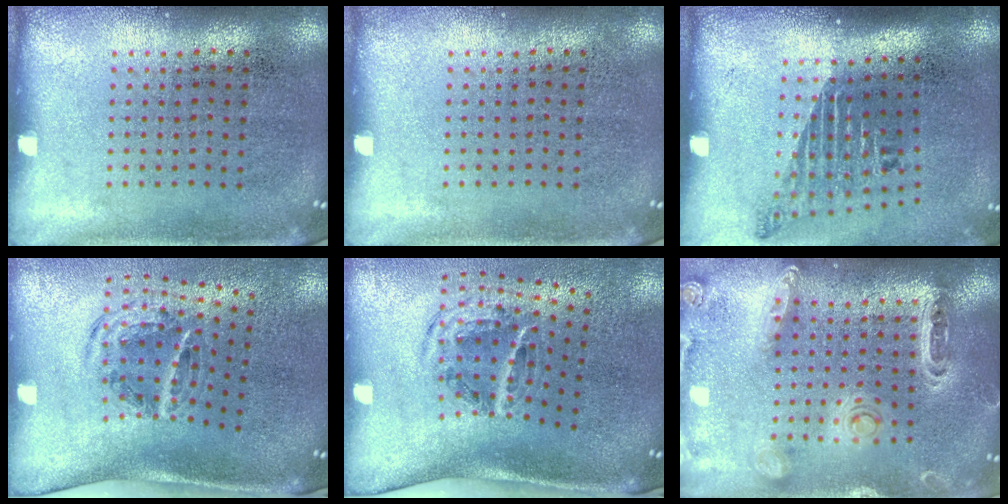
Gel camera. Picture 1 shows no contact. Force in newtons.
{"total": 0.0}
{"total": 1.8, "press": 1.2, "slide": 1.4}
{"total": 1.5, "press": 1.1, "slide": 1.0}
{"total": 1.9, "press": 1.1, "slide": 1.6}
{"total": 1.2, "press": 1.2, "slide": 0.2}